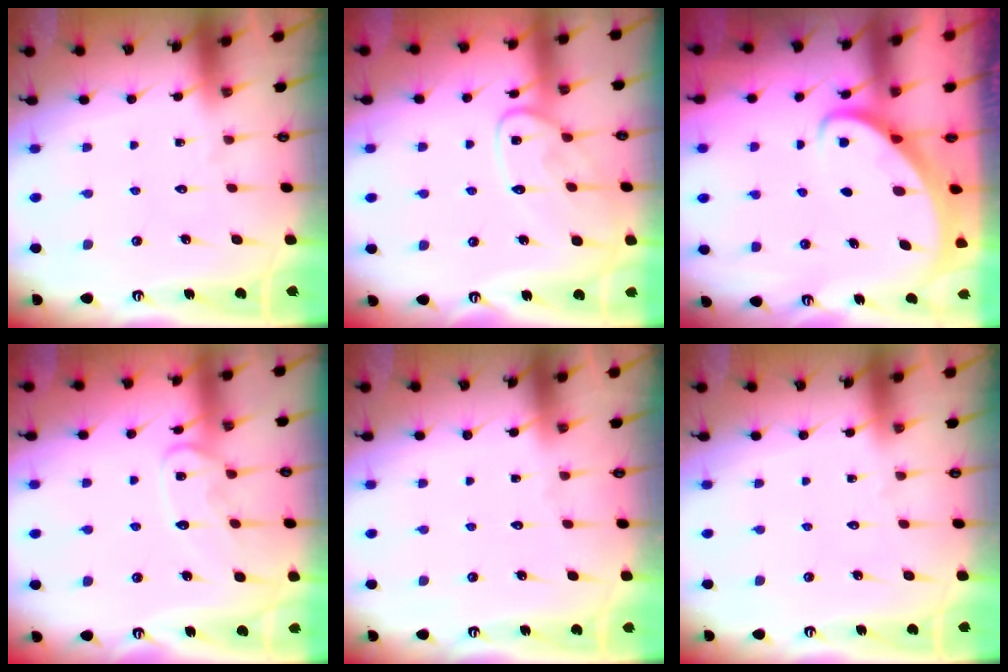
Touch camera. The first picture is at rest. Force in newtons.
{"total": 12.1, "press": 12.0, "slide": 0.6}
{"total": 2.6, "press": 2.6, "slide": 0.3}
{"total": 11.4, "press": 11.3, "slide": 0.9}
{"total": 0.0}
{"total": 0.0}